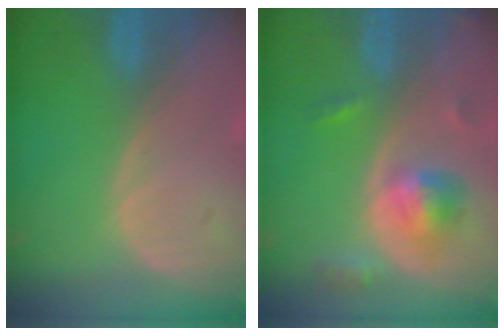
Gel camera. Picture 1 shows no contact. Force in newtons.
{"total": 5.6, "press": 5.3, "slide": 1.8}